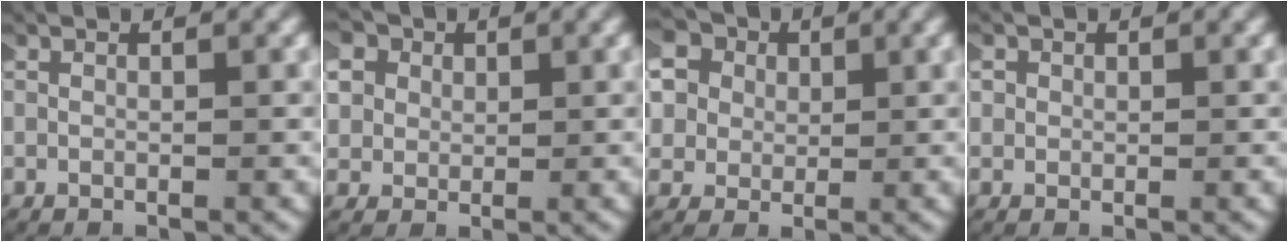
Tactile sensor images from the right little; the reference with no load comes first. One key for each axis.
{"total": 6.7, "fx": 2.3, "fy": 5.6, "fz": 2.8, "tx": -0.086, "ty": 0.001, "tz": 0.028}
{"total": 10.6, "fx": 3.2, "fy": 9.1, "fz": 4.3, "tx": -0.135, "ty": -0.009, "tz": 0.041}
{"total": 1.2, "fx": 0.1, "fy": 1.2, "fz": 0.1, "tx": -0.007, "ty": 0.004, "tz": -0.003}